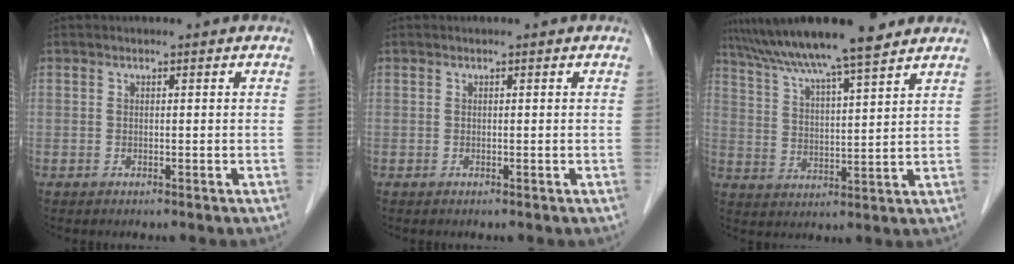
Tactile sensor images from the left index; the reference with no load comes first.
{"total": 0.0}
{"total": 13.9, "force": [11.6, 0.4, 7.6], "torque": [-0.132, 0.019, 0.191]}